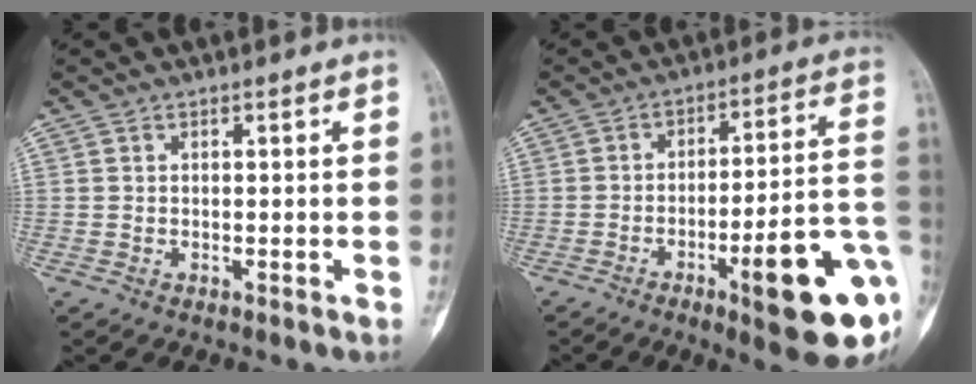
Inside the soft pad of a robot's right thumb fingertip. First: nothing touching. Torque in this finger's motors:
{"motor_torque": [2.79, 1.57, 1.37, -1.40, 0.42]}